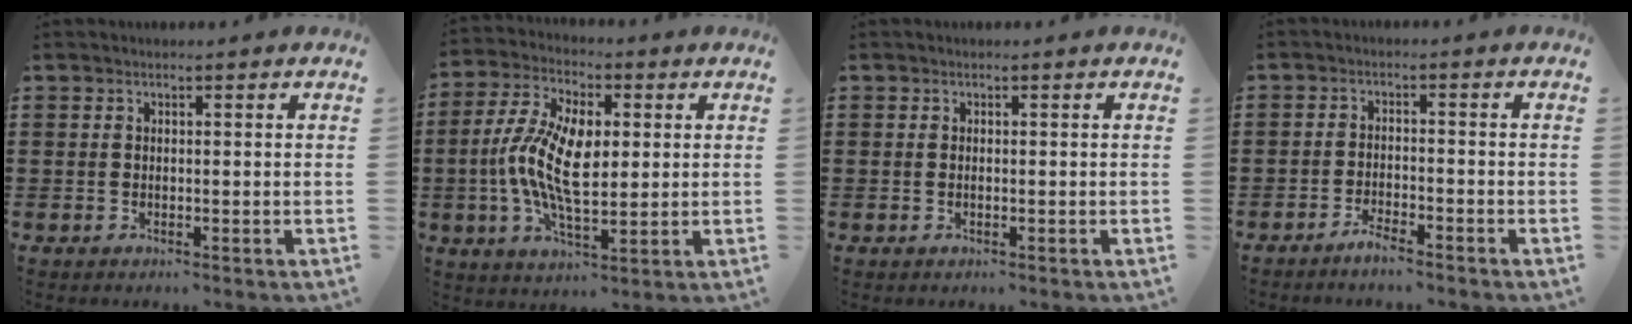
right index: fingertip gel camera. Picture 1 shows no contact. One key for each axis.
{"total": 11.4, "fx": -0.1, "fy": 5.3, "fz": 10.1, "tx": -0.222, "ty": 0.000, "tz": -0.006}
{"total": 0.0}
{"total": 2.3, "fx": -2.2, "fy": 0.1, "fz": 0.7, "tx": -0.015, "ty": 0.004, "tz": -0.041}